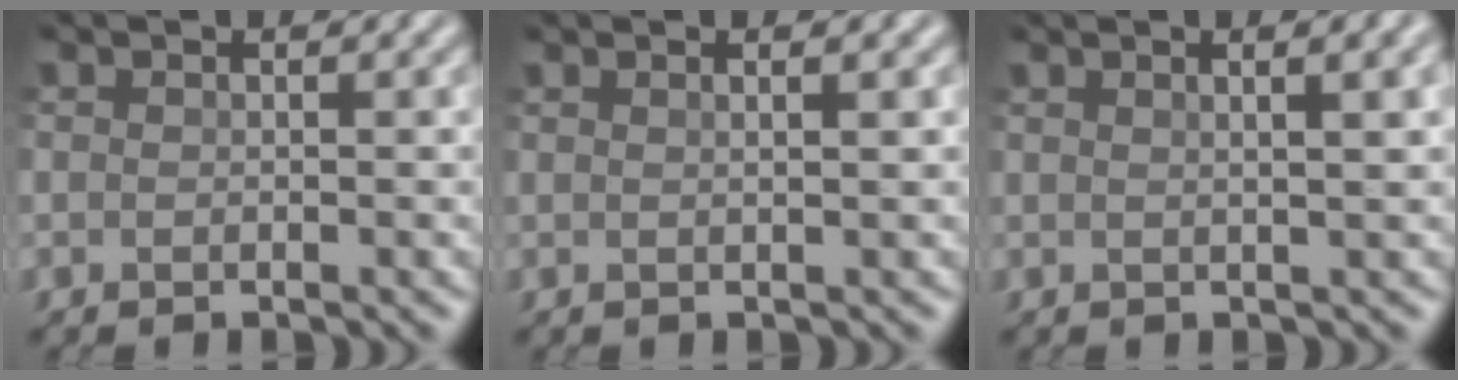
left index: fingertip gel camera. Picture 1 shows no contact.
{"total": 3.0, "force": [1.4, 1.4, 2.2], "torque": [-0.009, 0.014, -0.008]}
{"total": 7.4, "force": [3.1, 3.4, 5.8], "torque": [-0.032, 0.047, 0.005]}